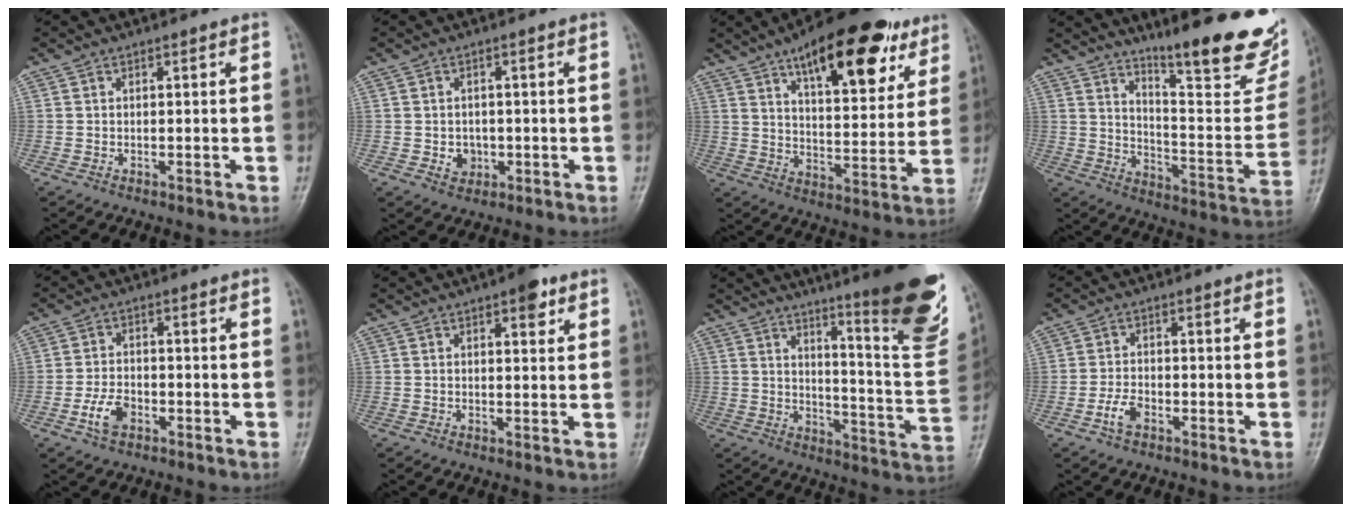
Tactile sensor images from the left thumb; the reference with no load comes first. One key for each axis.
{"total": 3.0, "fx": -0.6, "fy": 2.6, "fz": 1.4, "tx": -0.006, "ty": 0.004, "tz": -0.002}
{"total": 21.9, "fx": 12.6, "fy": 8.6, "fz": 15.6, "tx": -0.191, "ty": -0.038, "tz": 0.193}
{"total": 24.5, "fx": 18.0, "fy": 4.9, "fz": 15.9, "tx": -0.189, "ty": -0.114, "tz": 0.251}
{"total": 4.7, "fx": -2.2, "fy": 2.8, "fz": 3.1, "tx": -0.057, "ty": 0.013, "tz": -0.042}
{"total": 4.1, "fx": 2.3, "fy": 1.5, "fz": 2.9, "tx": -0.029, "ty": -0.008, "tz": 0.029}
{"total": 24.0, "fx": 15.4, "fy": 3.3, "fz": 18.1, "tx": -0.218, "ty": -0.096, "tz": 0.207}
{"total": 3.3, "fx": -1.8, "fy": 1.7, "fz": 2.3, "tx": -0.046, "ty": 0.013, "tz": -0.035}